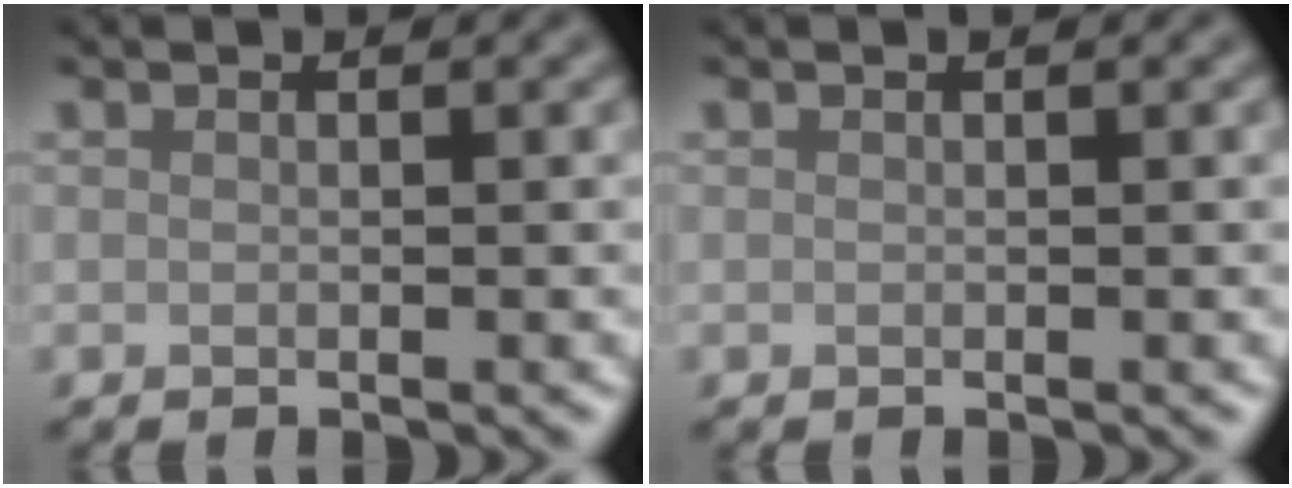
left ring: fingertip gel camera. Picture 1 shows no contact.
{"total": 0.0}